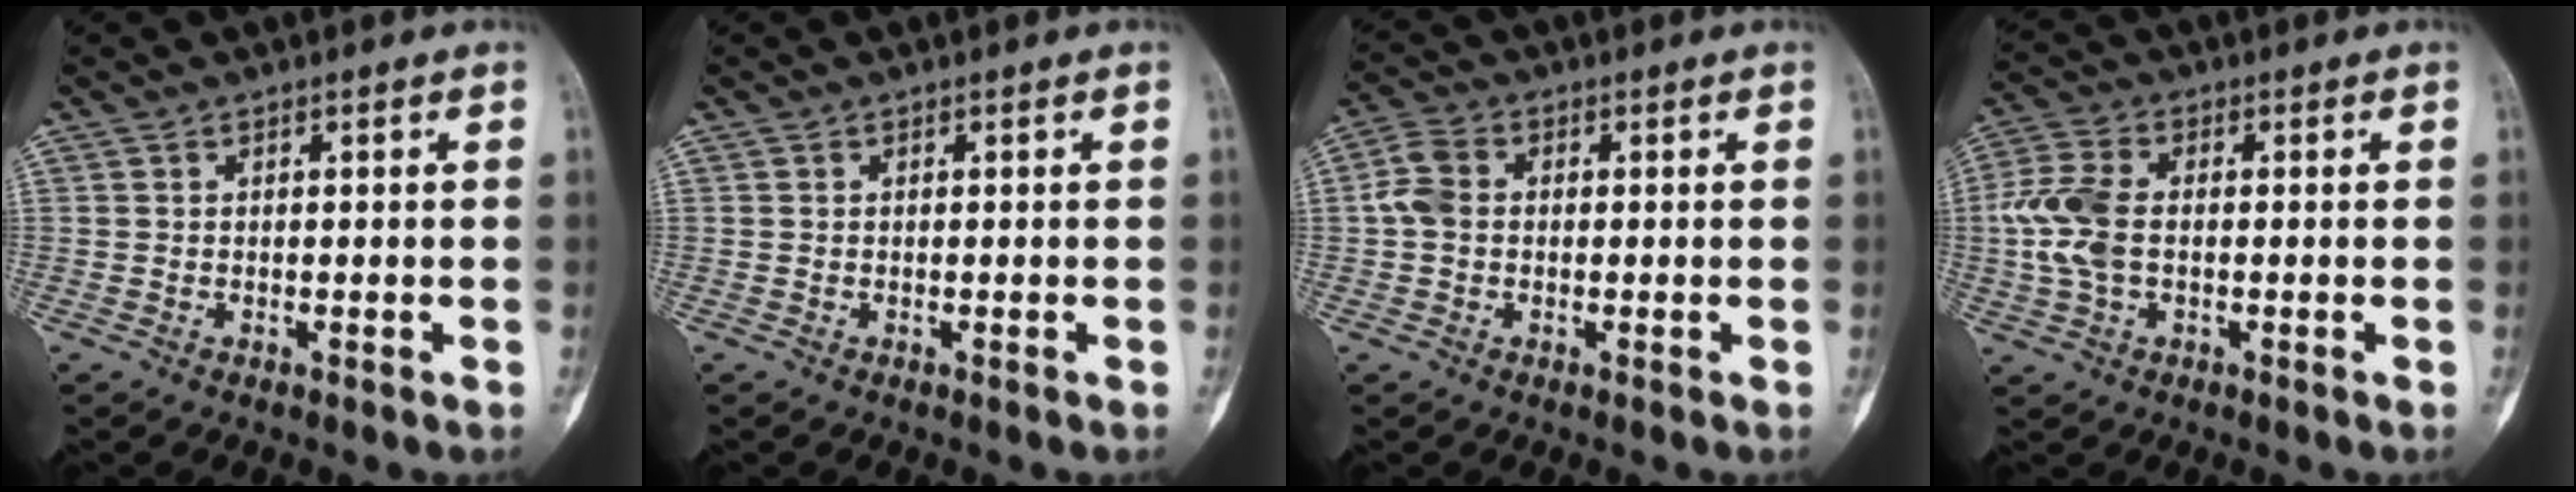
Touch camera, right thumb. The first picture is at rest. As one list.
[{"total": 0.0}, {"total": 5.0, "force": [0.1, 3.8, 3.2], "torque": [-0.068, 0.016, -0.005]}, {"total": 8.9, "force": [-0.3, 5.4, 7.1], "torque": [-0.169, 0.016, -0.011]}]